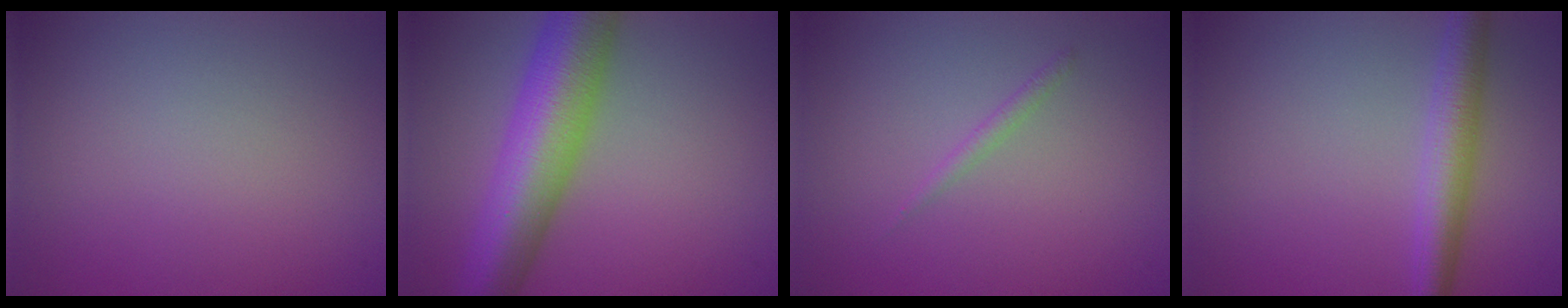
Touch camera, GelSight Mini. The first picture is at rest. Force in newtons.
{"total": 10.4, "press": 10.4, "slide": 0.3}
{"total": 0.9, "press": 0.9, "slide": 0.0}
{"total": 3.8, "press": 3.8, "slide": 0.1}